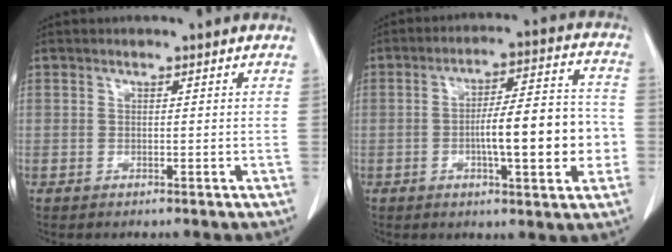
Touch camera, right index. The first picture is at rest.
{"total": 13.0, "force": [-2.4, 2.4, 12.6], "torque": [-0.194, 0.020, -0.035]}